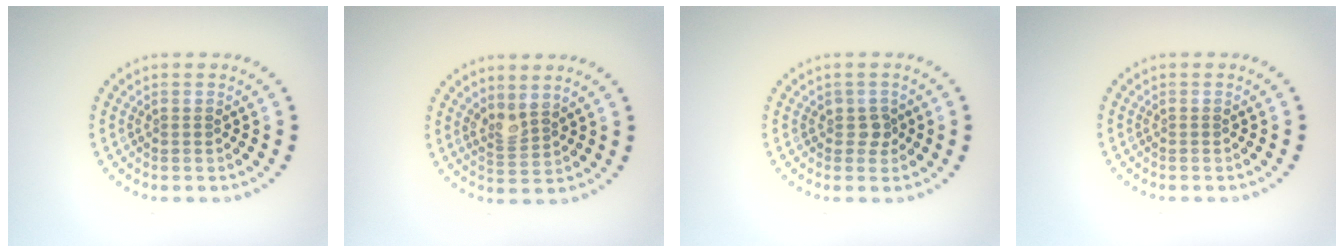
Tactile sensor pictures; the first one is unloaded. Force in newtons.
{"total": 2.1, "press": 1.7, "slide": 1.2}
{"total": 1.3, "press": 1.1, "slide": 0.7}
{"total": 0.0}